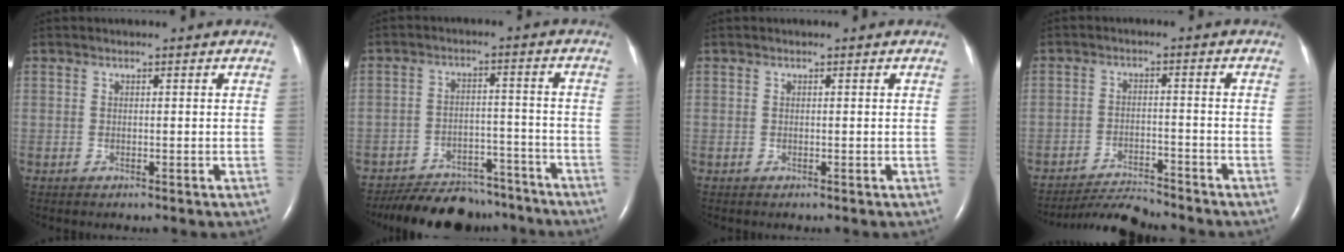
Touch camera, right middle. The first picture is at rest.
{"total": 13.7, "force": [-12.3, 4.9, 3.6], "torque": [-0.052, 0.009, -0.171]}
{"total": 0.0}
{"total": 5.8, "force": [-5.8, -0.4, 0.3], "torque": [-0.010, -0.014, -0.103]}